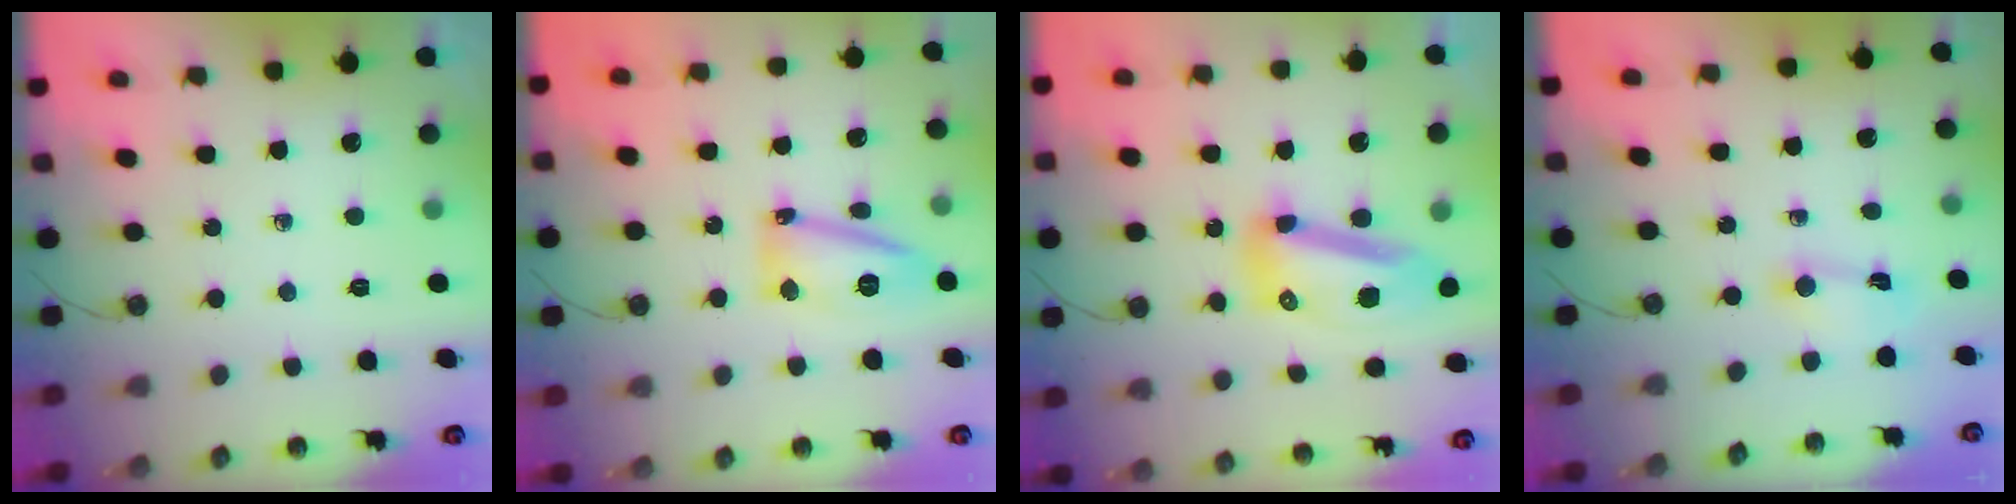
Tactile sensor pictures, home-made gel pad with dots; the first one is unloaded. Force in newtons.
{"total": 13.3, "press": 13.3, "slide": 1.1}
{"total": 12.7, "press": 12.6, "slide": 1.5}
{"total": 1.6, "press": 1.6, "slide": 0.3}